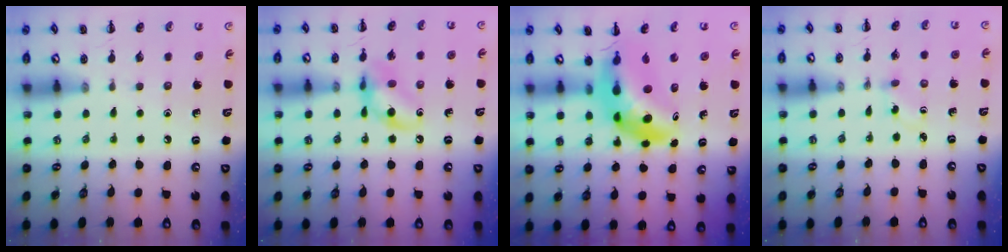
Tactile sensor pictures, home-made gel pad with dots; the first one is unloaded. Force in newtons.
{"total": 12.5, "press": 12.3, "slide": 2.1}
{"total": 8.7, "press": 8.3, "slide": 2.3}
{"total": 1.9, "press": 1.6, "slide": 0.9}